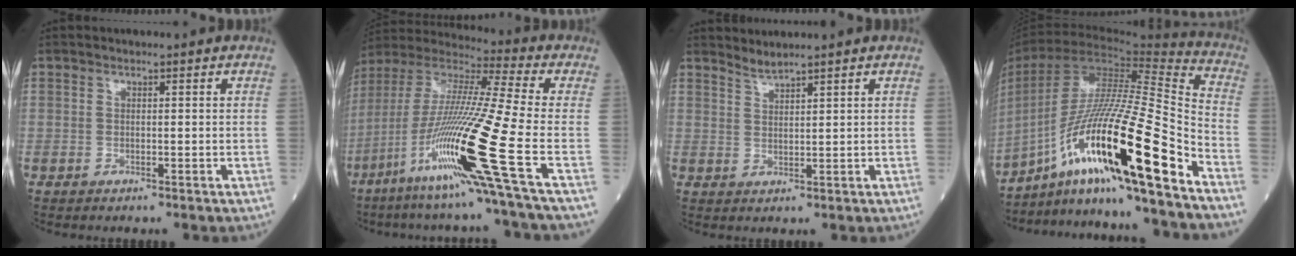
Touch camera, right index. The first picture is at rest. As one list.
[{"total": 22.6, "force": [-9.1, -1.8, 20.6], "torque": [-0.425, -0.040, -0.181]}, {"total": 1.9, "force": [1.8, -0.6, 0.1], "torque": [-0.006, -0.005, 0.042]}, {"total": 25.6, "force": [-14.0, 0.8, 21.5], "torque": [-0.389, -0.021, -0.248]}]